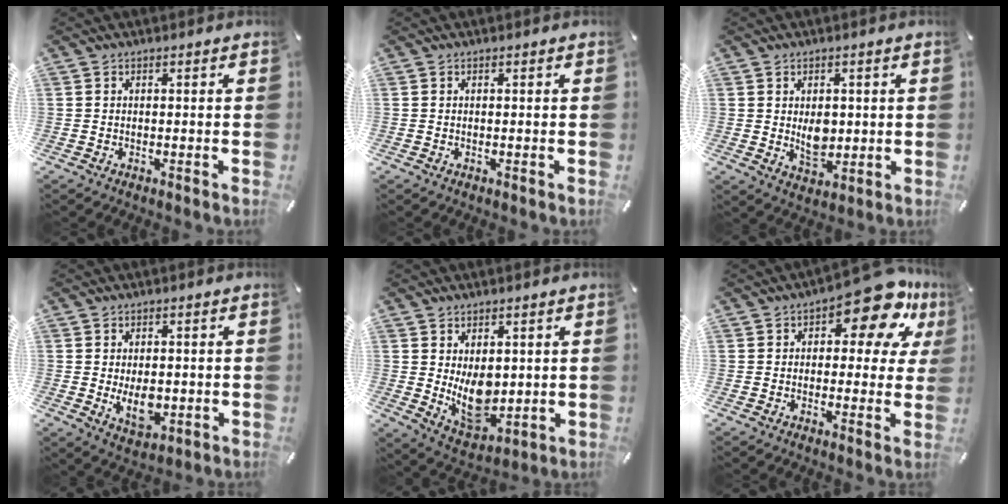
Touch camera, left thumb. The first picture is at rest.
{"total": 0.0}
{"total": 5.9, "force": [0.5, 4.5, 3.8], "torque": [-0.049, -0.008, 0.008]}
{"total": 6.7, "force": [-0.5, 4.3, 5.1], "torque": [-0.099, -0.008, -0.010]}
{"total": 10.9, "force": [1.2, 7.4, 7.8], "torque": [-0.114, -0.021, 0.029]}
{"total": 14.1, "force": [7.5, 6.3, 10.2], "torque": [-0.122, -0.042, 0.120]}